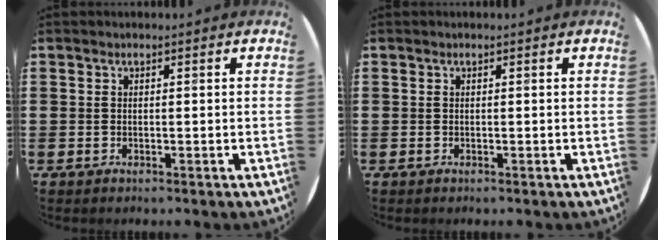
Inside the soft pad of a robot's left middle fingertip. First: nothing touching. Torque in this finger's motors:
{"motor_torque": [0.00, 0.00, -0.04, 0.00]}